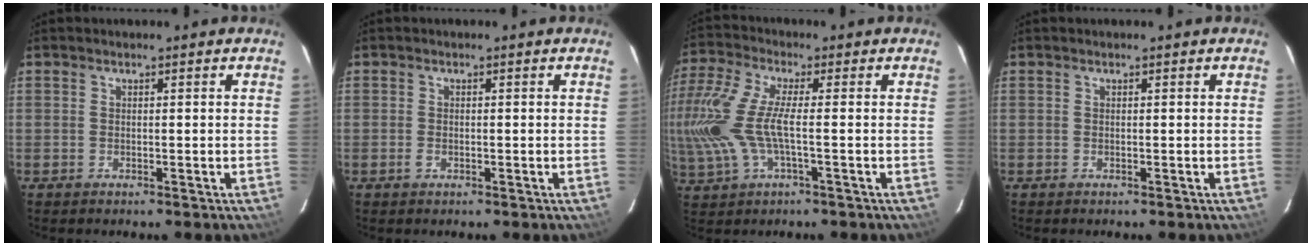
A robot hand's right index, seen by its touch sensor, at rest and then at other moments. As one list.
[{"total": 1.2, "force": [-0.4, 0.7, 0.8], "torque": [-0.018, 0.000, -0.008]}, {"total": 13.9, "force": [-1.5, 4.3, 13.1], "torque": [-0.279, -0.006, -0.026]}, {"total": 0.0}]